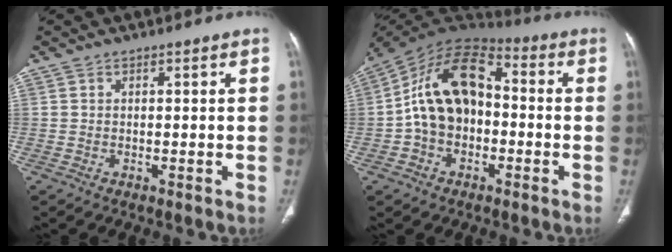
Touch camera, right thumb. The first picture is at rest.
{"total": 15.9, "force": [-1.2, 10.6, 11.7], "torque": [-0.187, 0.045, -0.031]}